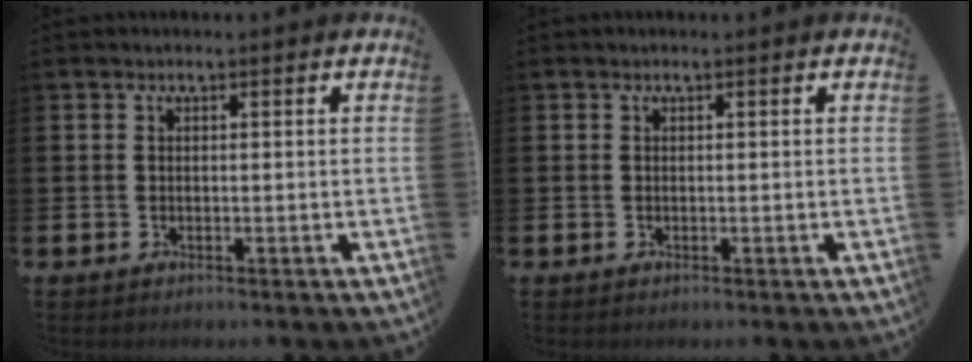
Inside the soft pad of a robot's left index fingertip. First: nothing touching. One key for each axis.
{"total": 0.0}